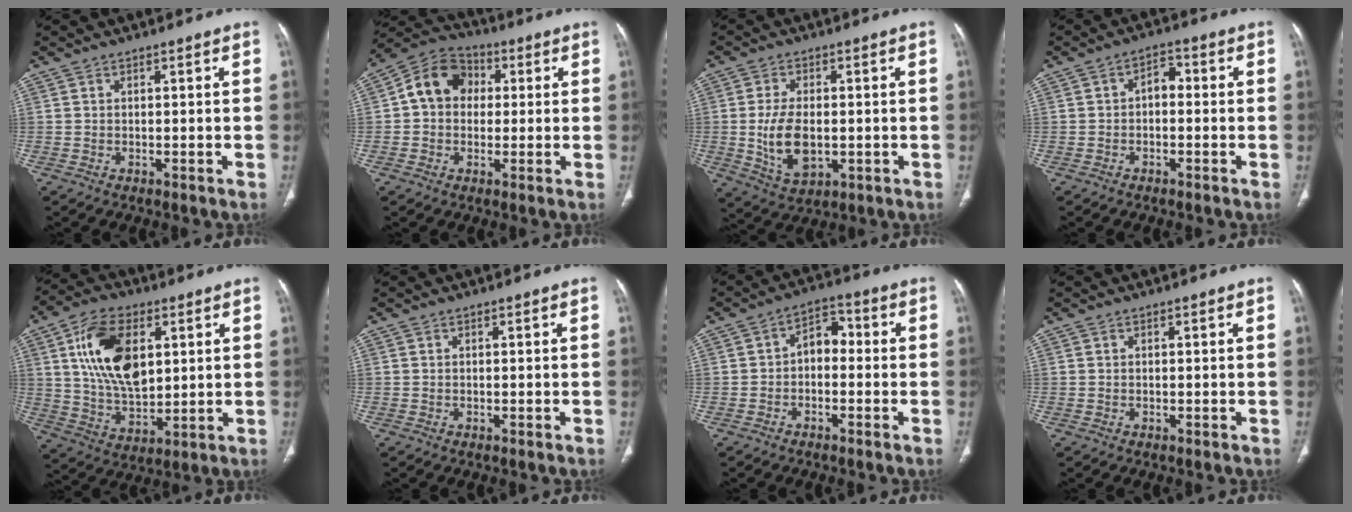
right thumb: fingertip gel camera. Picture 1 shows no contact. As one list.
[{"total": 10.5, "force": [1.4, 8.6, 5.8], "torque": [-0.078, 0.024, 0.009]}, {"total": 9.6, "force": [-0.9, 5.4, 7.9], "torque": [-0.142, -0.009, -0.006]}, {"total": 3.3, "force": [-0.5, 2.1, 2.4], "torque": [-0.027, 0.017, -0.019]}, {"total": 16.9, "force": [4.9, 9.7, 12.9], "torque": [-0.216, -0.015, 0.097]}, {"total": 0.0}, {"total": 5.3, "force": [-0.8, 3.7, 3.8], "torque": [-0.041, 0.029, -0.028]}, {"total": 0.0}]